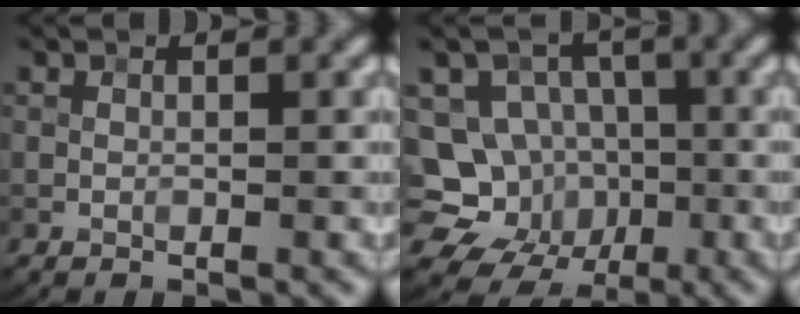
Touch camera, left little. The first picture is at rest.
{"total": 11.6, "force": [-3.3, 10.3, 4.0], "torque": [-0.076, 0.009, -0.071]}